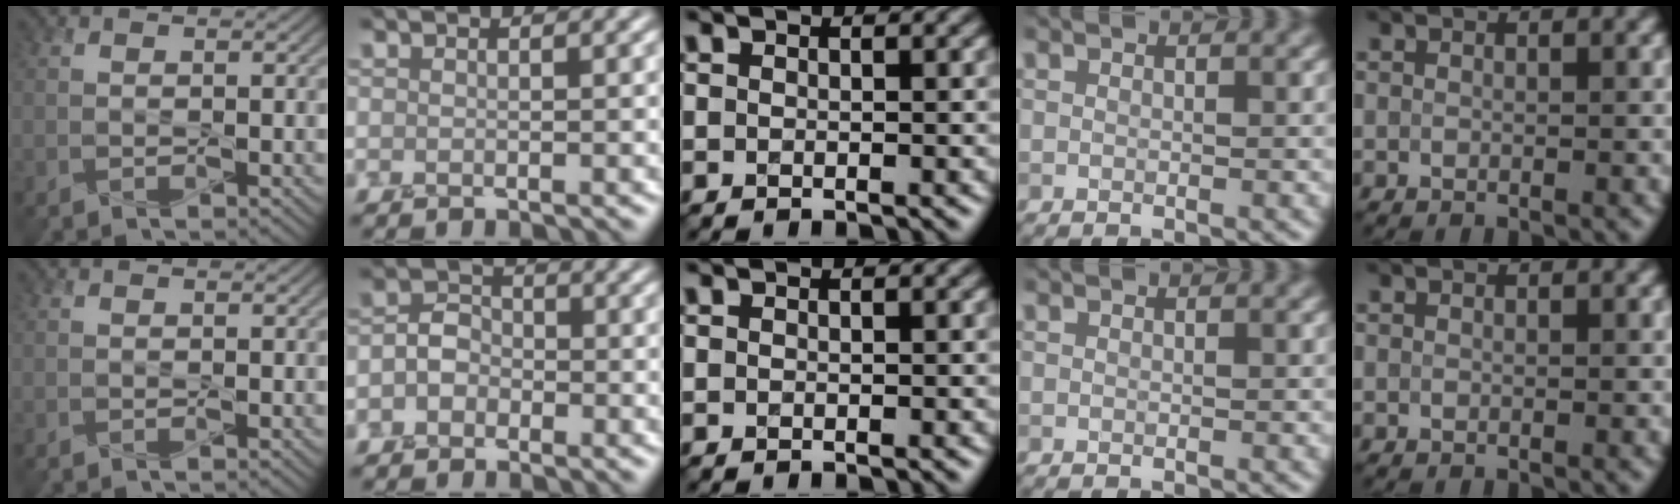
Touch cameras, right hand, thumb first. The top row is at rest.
{"index": {"total": 2.4, "force": [-0.9, 1.9, 1.2], "torque": [-0.020, 0.006, -0.025]}}